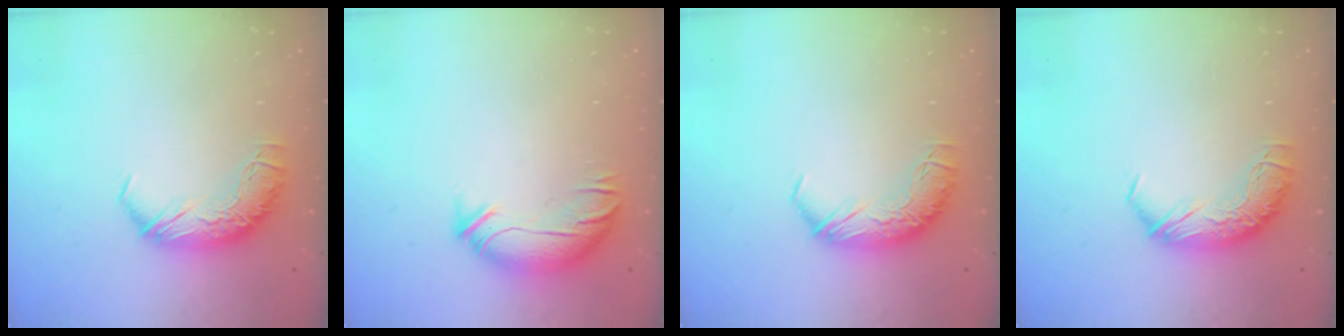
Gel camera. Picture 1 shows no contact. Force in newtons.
{"total": 3.4, "press": 2.7, "slide": 2.1}
{"total": 0.0}
{"total": 0.0}